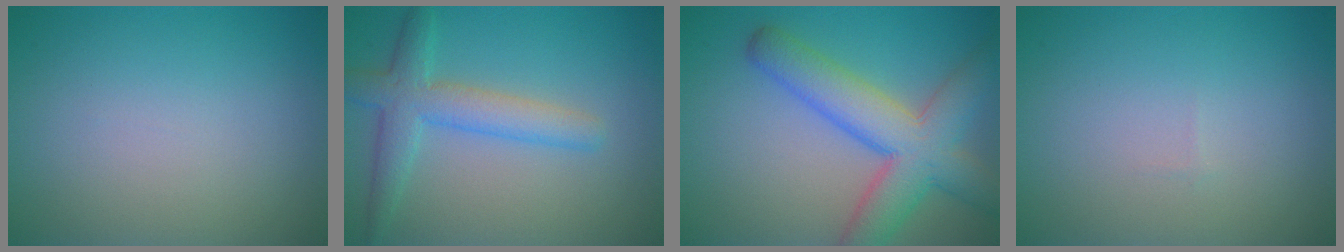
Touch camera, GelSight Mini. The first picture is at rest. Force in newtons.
{"total": 4.3, "press": 4.3, "slide": 0.2}
{"total": 7.6, "press": 7.6, "slide": 0.4}
{"total": 0.0}